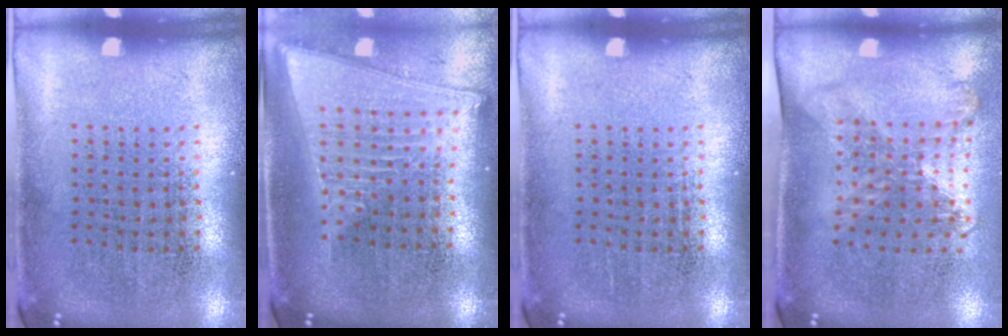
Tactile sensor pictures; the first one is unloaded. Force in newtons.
{"total": 2.2, "press": 1.9, "slide": 1.2}
{"total": 0.0}
{"total": 1.6, "press": 1.2, "slide": 1.0}